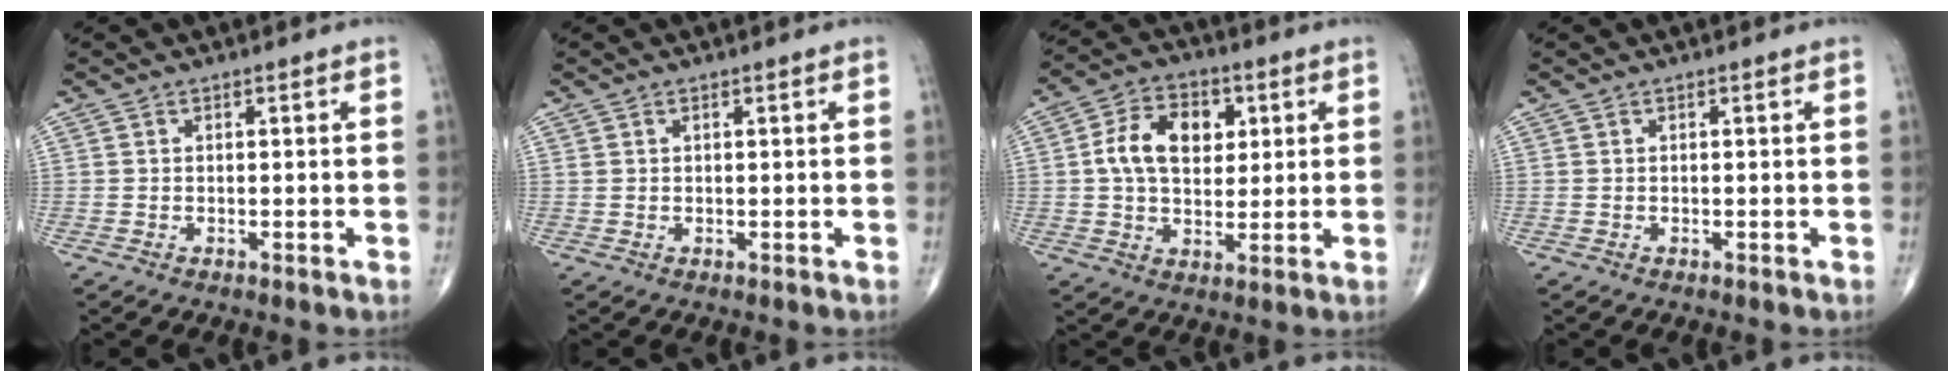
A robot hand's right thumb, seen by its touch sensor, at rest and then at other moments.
{"total": 0.5, "force": [0.3, 0.3, 0.3], "torque": [-0.007, 0.007, 0.007]}
{"total": 11.7, "force": [2.4, 7.9, 8.3], "torque": [-0.119, 0.005, 0.035]}
{"total": 0.0}